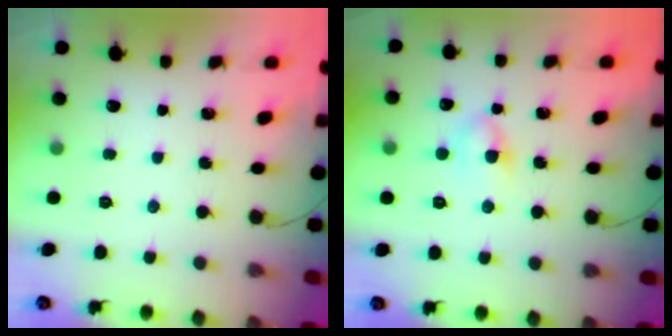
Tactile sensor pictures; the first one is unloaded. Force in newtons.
{"total": 5.0, "press": 4.8, "slide": 1.3}